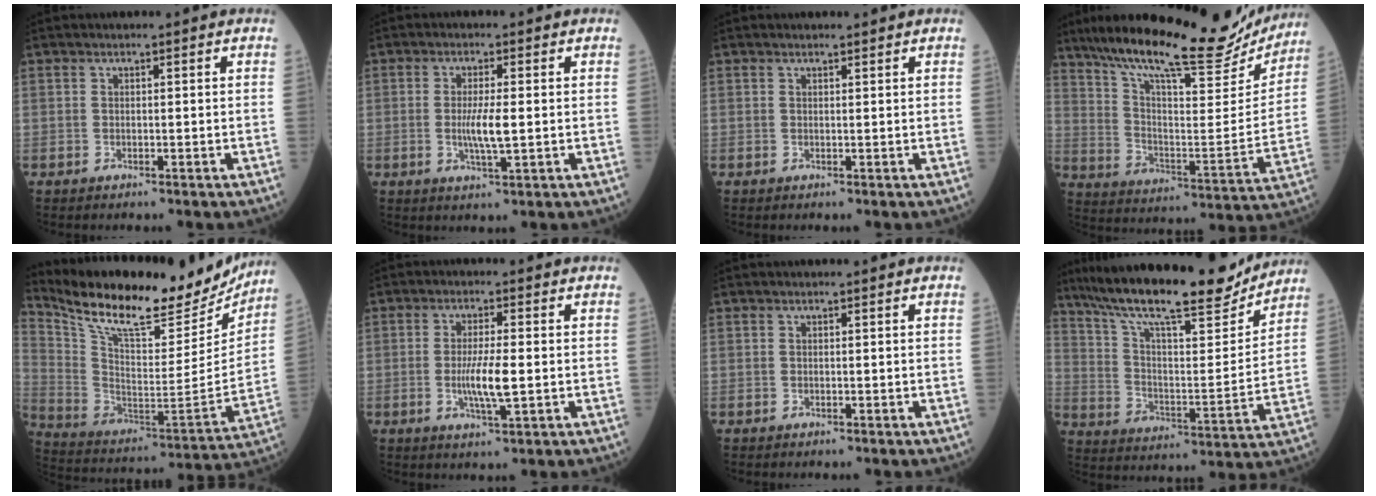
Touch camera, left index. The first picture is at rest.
{"total": 4.4, "force": [-0.2, 0.3, 4.3], "torque": [-0.088, -0.009, -0.003]}
{"total": 0.9, "force": [0.9, 0.0, 0.2], "torque": [-0.009, 0.002, 0.015]}
{"total": 25.9, "force": [22.3, 4.6, 12.3], "torque": [-0.208, -0.026, 0.321]}
{"total": 26.3, "force": [22.7, 5.9, 11.8], "torque": [-0.218, -0.035, 0.343]}
{"total": 5.6, "force": [-0.7, 0.5, 5.5], "torque": [-0.111, -0.011, -0.012]}
{"total": 0.0}
{"total": 22.9, "force": [19.7, 3.3, 11.2], "torque": [-0.200, -0.001, 0.306]}